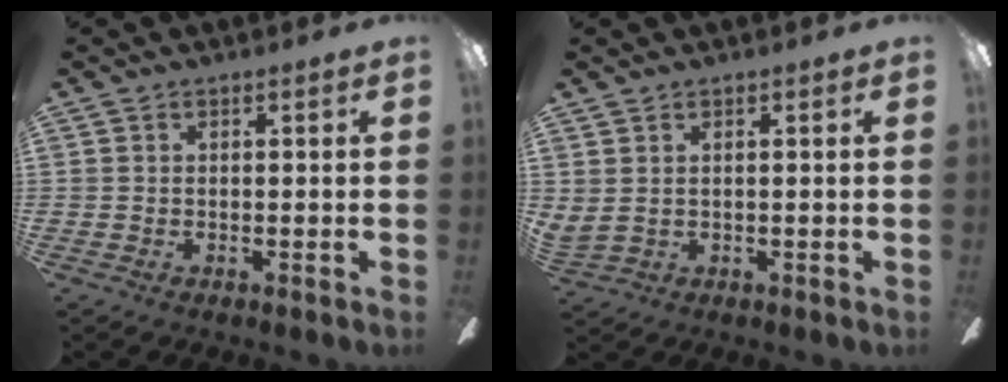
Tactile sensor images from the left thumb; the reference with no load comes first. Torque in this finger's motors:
{"motor_torque": [-0.59, 1.44, 0.61, 0.49, 0.17]}